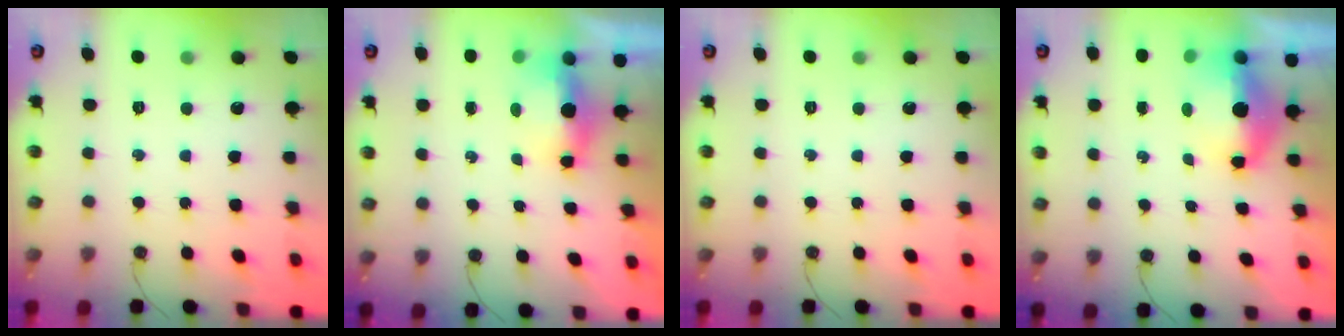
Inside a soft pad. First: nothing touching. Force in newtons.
{"total": 5.1, "press": 5.0, "slide": 1.2}
{"total": 0.0}
{"total": 14.6, "press": 8.2, "slide": 12.0}